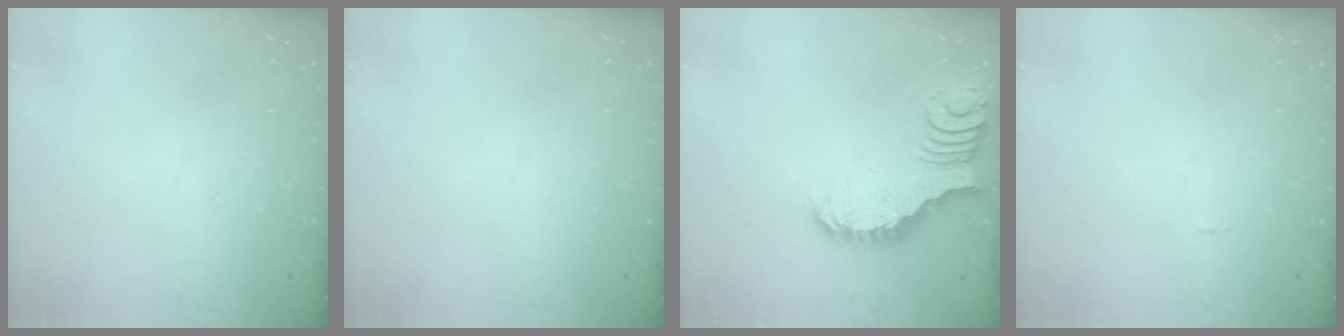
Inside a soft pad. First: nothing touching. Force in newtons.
{"total": 0.0}
{"total": 3.2, "press": 3.2, "slide": 0.4}
{"total": 0.7, "press": 0.7, "slide": 0.0}